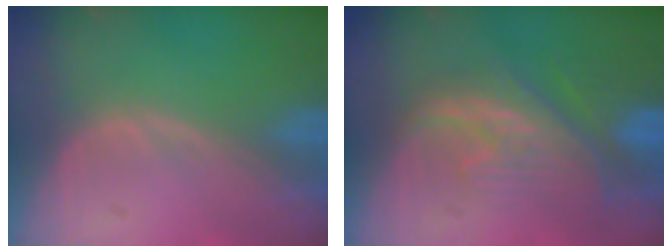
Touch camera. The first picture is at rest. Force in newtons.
{"total": 9.8, "press": 9.0, "slide": 4.1}